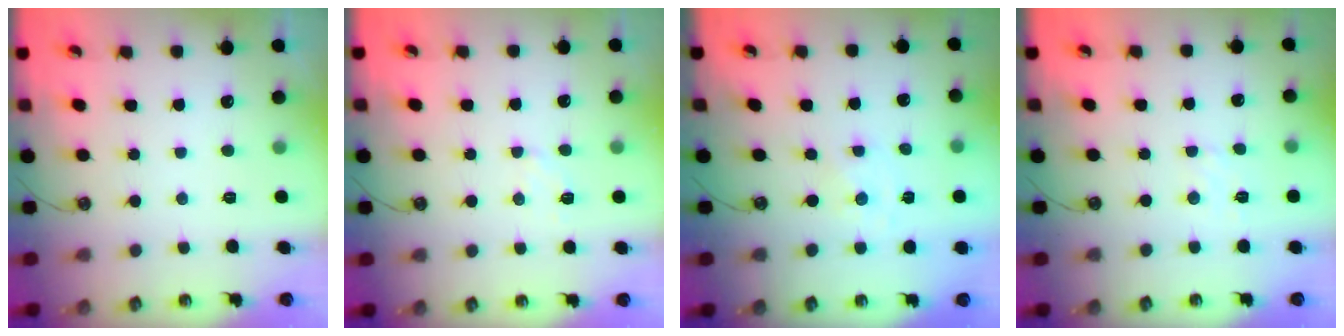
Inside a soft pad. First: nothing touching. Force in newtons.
{"total": 3.0, "press": 3.0, "slide": 0.5}
{"total": 0.0}
{"total": 5.1, "press": 5.0, "slide": 0.6}